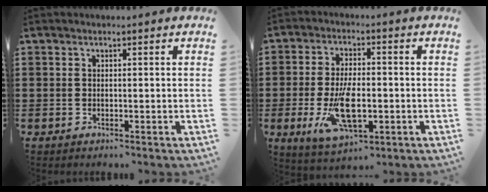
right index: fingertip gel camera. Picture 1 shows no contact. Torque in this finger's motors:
{"motor_torque": [2.14, 0.00, 1.05, 0.21]}